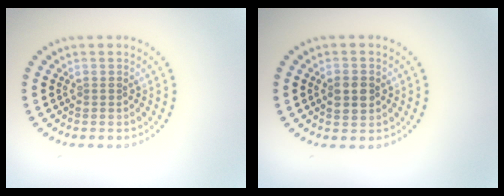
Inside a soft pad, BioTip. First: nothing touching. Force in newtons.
{"total": 2.7, "press": 2.7, "slide": 0.2}